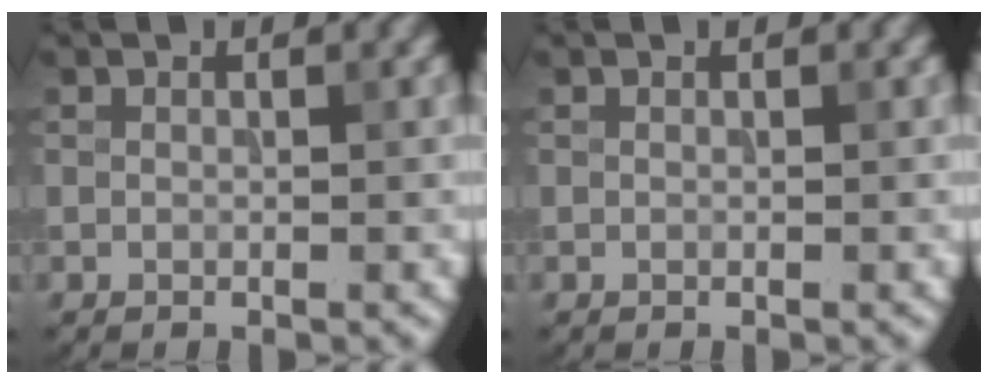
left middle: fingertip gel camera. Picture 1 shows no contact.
{"total": 0.0}